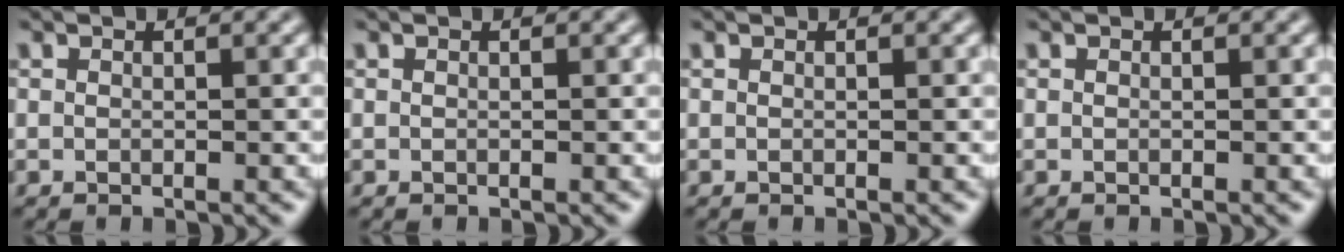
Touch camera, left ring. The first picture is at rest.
{"total": 0.0}
{"total": 0.0}
{"total": 0.0}